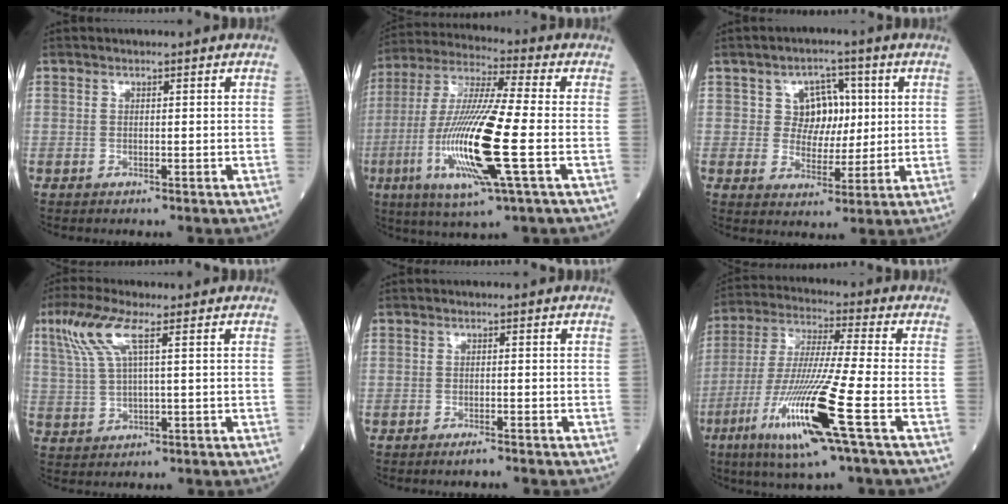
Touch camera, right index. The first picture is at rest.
{"total": 18.2, "force": [-4.2, 0.9, 17.7], "torque": [-0.373, -0.018, -0.079]}
{"total": 6.4, "force": [1.6, 5.1, 3.4], "torque": [-0.046, 0.017, 0.034]}
{"total": 6.8, "force": [3.1, 0.9, 5.9], "torque": [-0.146, 0.016, 0.068]}
{"total": 1.8, "force": [-1.6, -0.1, 0.9], "torque": [-0.016, -0.001, -0.019]}
{"total": 16.5, "force": [-6.7, -0.7, 15.1], "torque": [-0.322, -0.030, -0.127]}